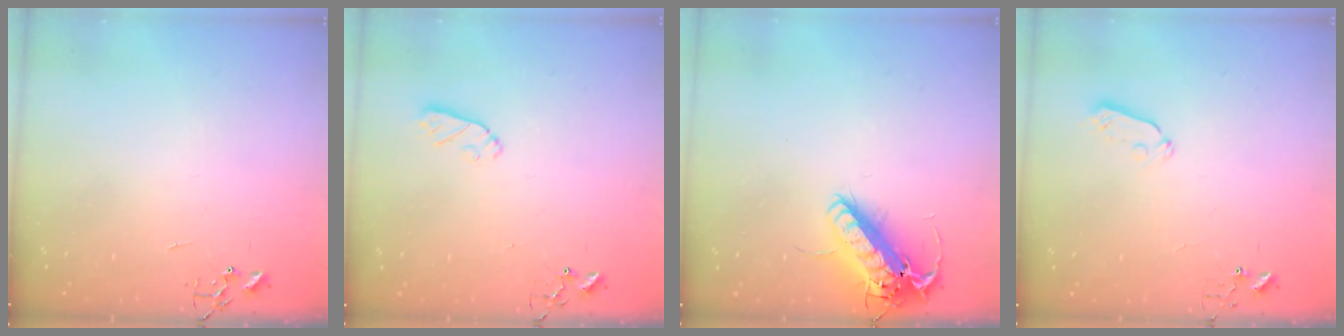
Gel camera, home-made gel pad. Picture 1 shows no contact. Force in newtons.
{"total": 6.0, "press": 6.0, "slide": 0.3}
{"total": 16.2, "press": 15.9, "slide": 3.2}
{"total": 3.9, "press": 3.8, "slide": 0.6}